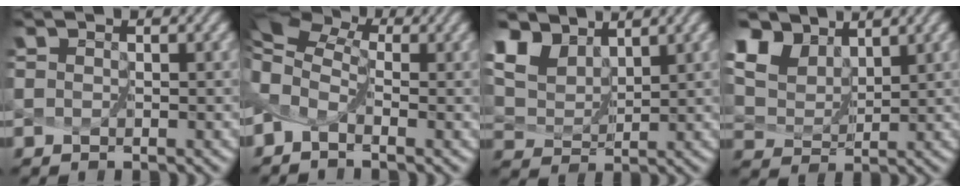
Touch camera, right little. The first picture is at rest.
{"total": 5.8, "force": [1.1, 3.7, 4.4], "torque": [-0.100, 0.024, 0.014]}
{"total": 6.9, "force": [5.4, 3.3, 2.9], "torque": [-0.112, -0.001, 0.112]}
{"total": 9.8, "force": [6.7, 5.6, 4.4], "torque": [-0.140, 0.022, 0.128]}